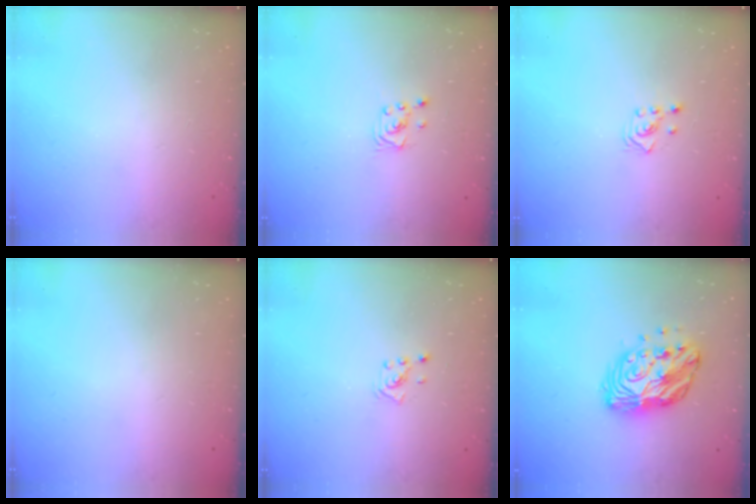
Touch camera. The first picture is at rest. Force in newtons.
{"total": 2.0, "press": 2.0, "slide": 0.1}
{"total": 2.5, "press": 2.3, "slide": 1.0}
{"total": 0.0}
{"total": 2.0, "press": 2.0, "slide": 0.6}
{"total": 12.7, "press": 12.7, "slide": 0.6}